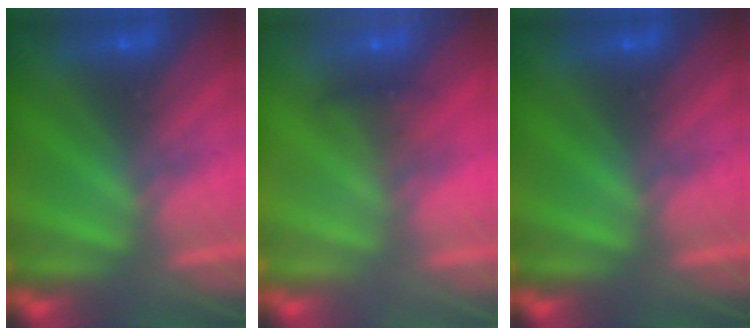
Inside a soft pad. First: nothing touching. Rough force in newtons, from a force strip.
{"total": 6.3}
{"total": 0.0}